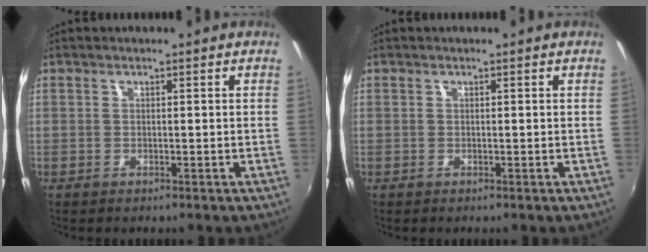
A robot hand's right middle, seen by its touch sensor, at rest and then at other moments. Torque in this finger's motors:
{"motor_torque": [-0.06, 0.02, -0.01, 0.00]}